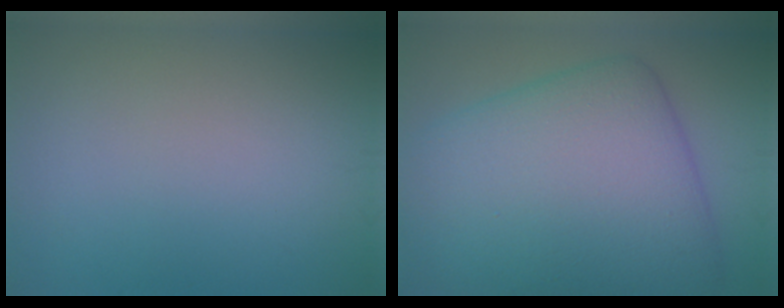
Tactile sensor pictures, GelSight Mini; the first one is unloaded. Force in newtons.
{"total": 13.6, "press": 13.6, "slide": 0.3}